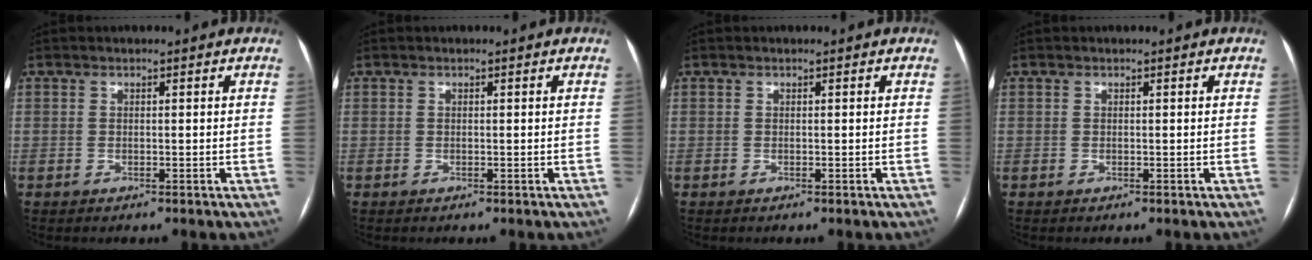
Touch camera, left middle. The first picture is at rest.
{"total": 0.0}
{"total": 0.0}
{"total": 0.0}